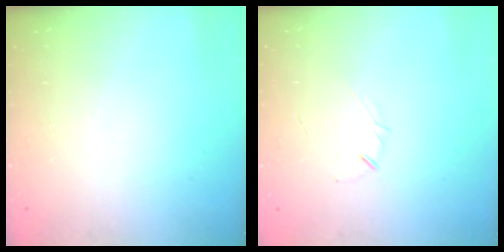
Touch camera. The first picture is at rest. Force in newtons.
{"total": 2.4, "press": 2.3, "slide": 0.5}